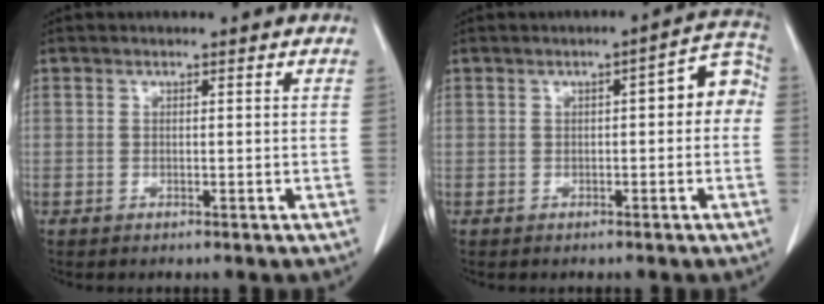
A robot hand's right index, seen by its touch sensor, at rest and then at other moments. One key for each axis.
{"total": 5.9, "fx": 0.4, "fy": 1.8, "fz": 5.6, "tx": -0.062, "ty": 0.033, "tz": 0.000}